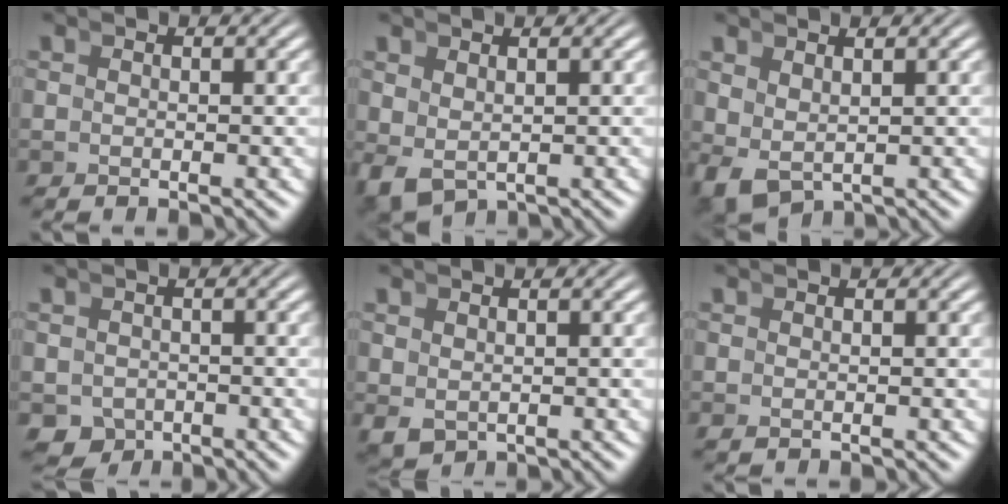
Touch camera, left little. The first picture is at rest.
{"total": 3.1, "force": [-0.9, 2.4, 1.8], "torque": [-0.048, -0.022, 0.004]}
{"total": 4.4, "force": [-1.4, 3.5, 2.3], "torque": [-0.065, -0.029, -0.002]}
{"total": 6.1, "force": [-2.6, 5.1, 2.1], "torque": [-0.048, -0.033, -0.037]}
{"total": 1.8, "force": [-0.2, 1.5, 1.0], "torque": [-0.024, -0.015, 0.014]}
{"total": 0.0}